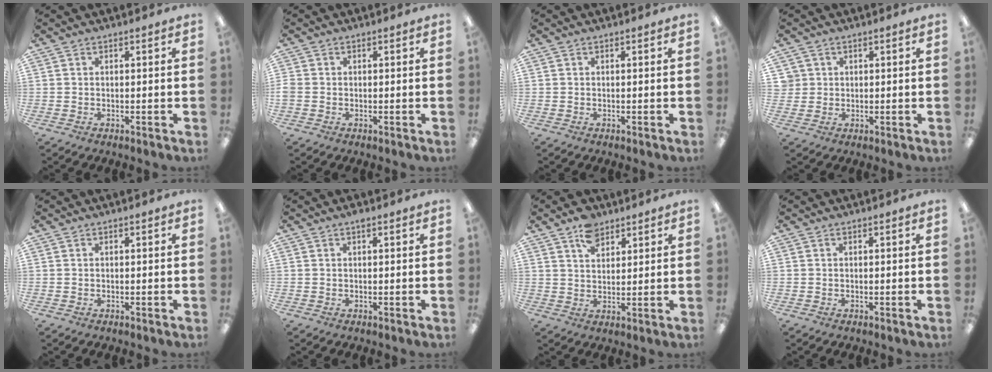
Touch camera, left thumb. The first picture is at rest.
{"total": 1.3, "force": [-0.3, 1.2, 0.5], "torque": [-0.007, 0.004, -0.006]}
{"total": 0.0}
{"total": 2.7, "force": [0.8, 2.5, 0.0], "torque": [-0.008, 0.005, 0.015]}
{"total": 0.0}
{"total": 0.9, "force": [0.6, 0.2, 0.6], "torque": [-0.015, 0.003, 0.010]}
{"total": 6.3, "force": [4.4, 3.7, 2.7], "torque": [-0.044, -0.014, 0.079]}
{"total": 0.0}